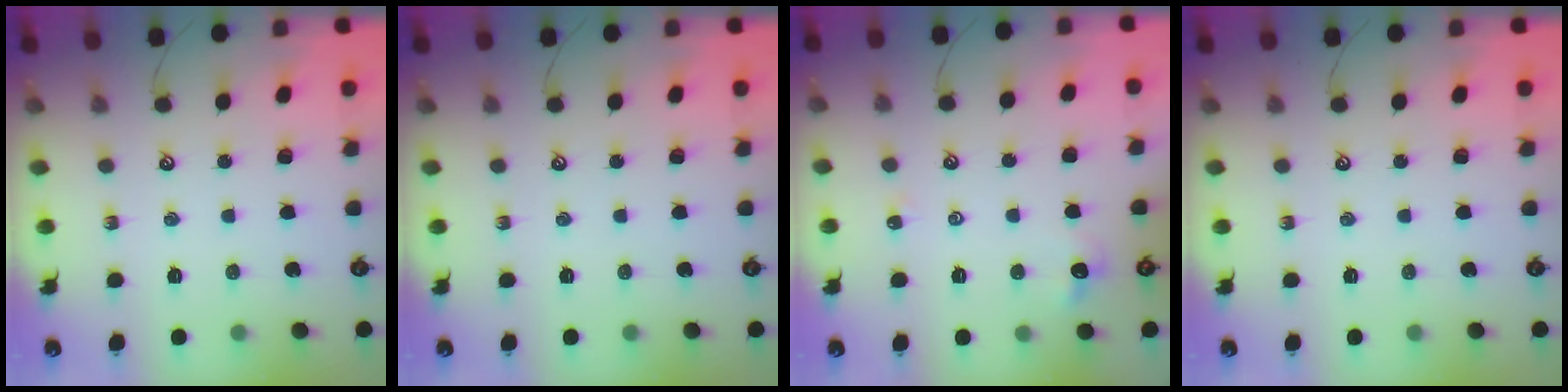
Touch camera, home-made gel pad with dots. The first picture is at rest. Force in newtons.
{"total": 0.0}
{"total": 1.3, "press": 1.2, "slide": 0.5}
{"total": 0.0}